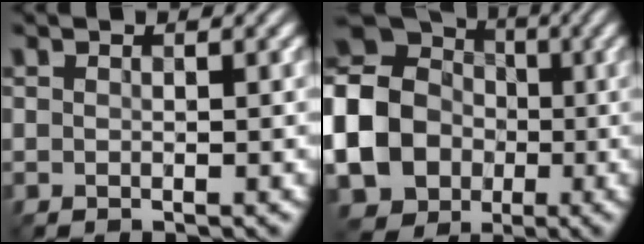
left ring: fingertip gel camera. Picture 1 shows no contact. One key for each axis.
{"total": 22.3, "fx": -3.8, "fy": 20.6, "fz": 7.7, "tx": -0.208, "ty": -0.010, "tz": -0.120}